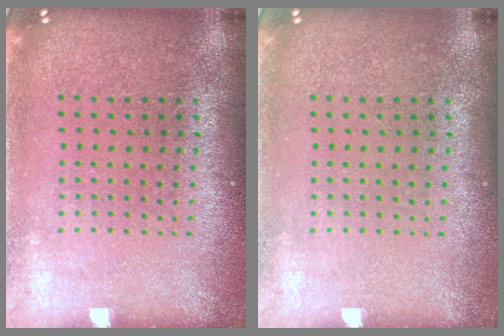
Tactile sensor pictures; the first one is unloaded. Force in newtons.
{"total": 0.0}